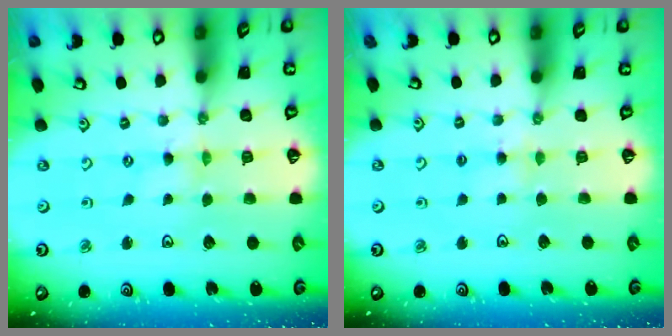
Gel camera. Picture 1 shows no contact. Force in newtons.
{"total": 3.6, "press": 3.6, "slide": 0.5}